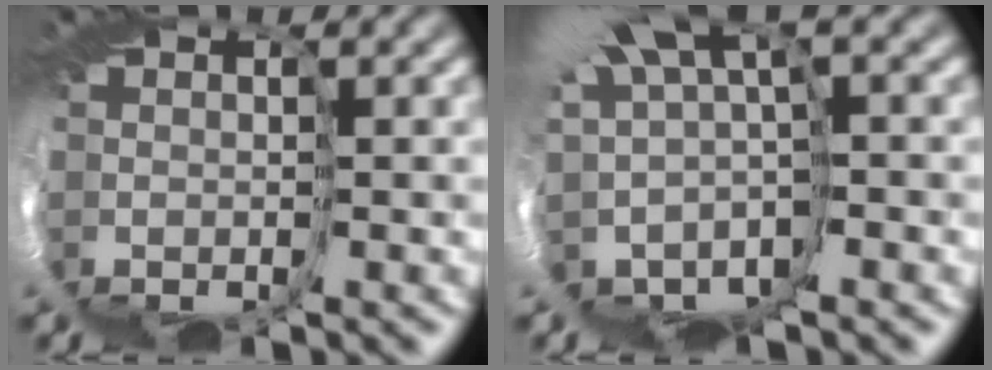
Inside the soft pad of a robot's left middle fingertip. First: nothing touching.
{"total": 8.1, "force": [1.2, 4.0, 6.9], "torque": [-0.167, -0.007, 0.028]}